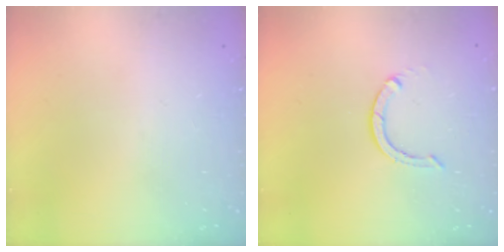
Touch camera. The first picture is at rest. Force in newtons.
{"total": 3.7, "press": 3.6, "slide": 0.4}